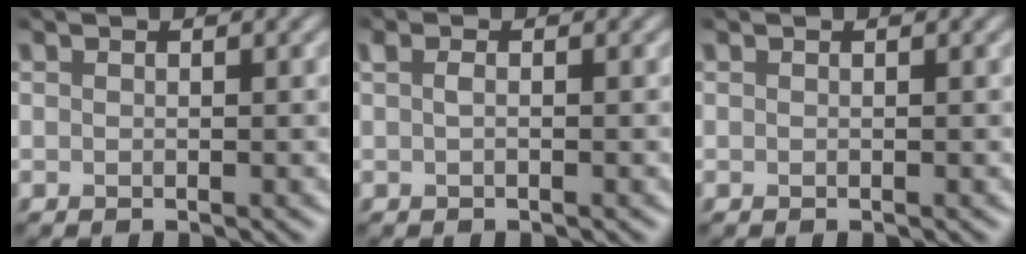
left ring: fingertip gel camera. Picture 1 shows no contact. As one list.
[{"total": 0.8, "force": [0.1, 0.2, 0.8], "torque": [-0.018, 0.003, 0.002]}, {"total": 0.0}]